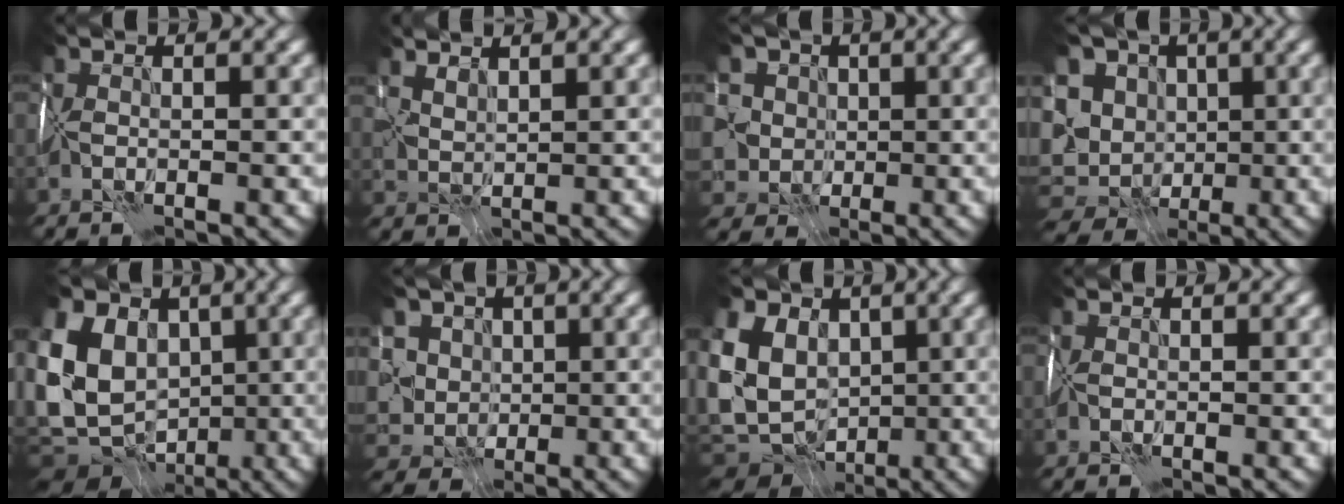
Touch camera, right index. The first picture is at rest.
{"total": 2.4, "force": [2.4, 0.4, 0.3], "torque": [-0.010, 0.004, 0.057]}
{"total": 5.3, "force": [1.1, 4.7, 2.0], "torque": [-0.036, 0.014, 0.011]}
{"total": 13.2, "force": [1.5, 10.6, 7.7], "torque": [-0.145, 0.008, 0.025]}
{"total": 15.5, "force": [0.2, 13.2, 8.1], "torque": [-0.188, 0.018, -0.010]}
{"total": 6.5, "force": [2.5, 5.3, 2.6], "torque": [-0.043, 0.014, 0.029]}
{"total": 13.8, "force": [0.5, 12.0, 6.8], "torque": [-0.163, 0.012, 0.001]}
{"total": 0.0}